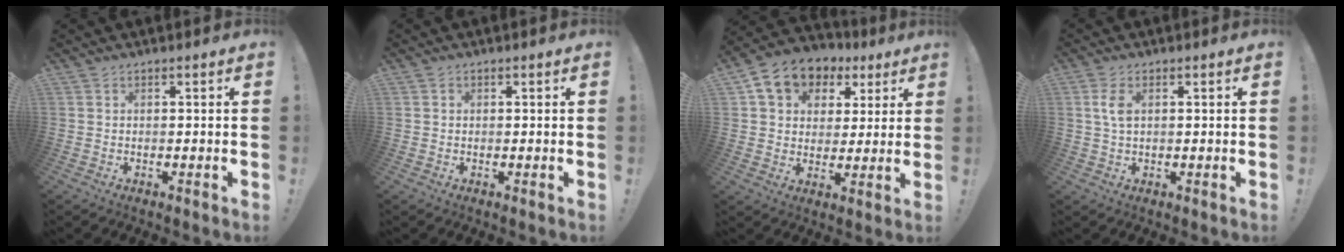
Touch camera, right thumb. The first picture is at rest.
{"total": 0.8, "force": [0.0, 0.8, 0.0], "torque": [0.000, 0.003, 0.001]}
{"total": 11.1, "force": [5.4, 8.6, 4.5], "torque": [-0.073, -0.025, 0.106]}
{"total": 4.2, "force": [1.0, 2.4, 3.3], "torque": [-0.072, 0.004, 0.015]}